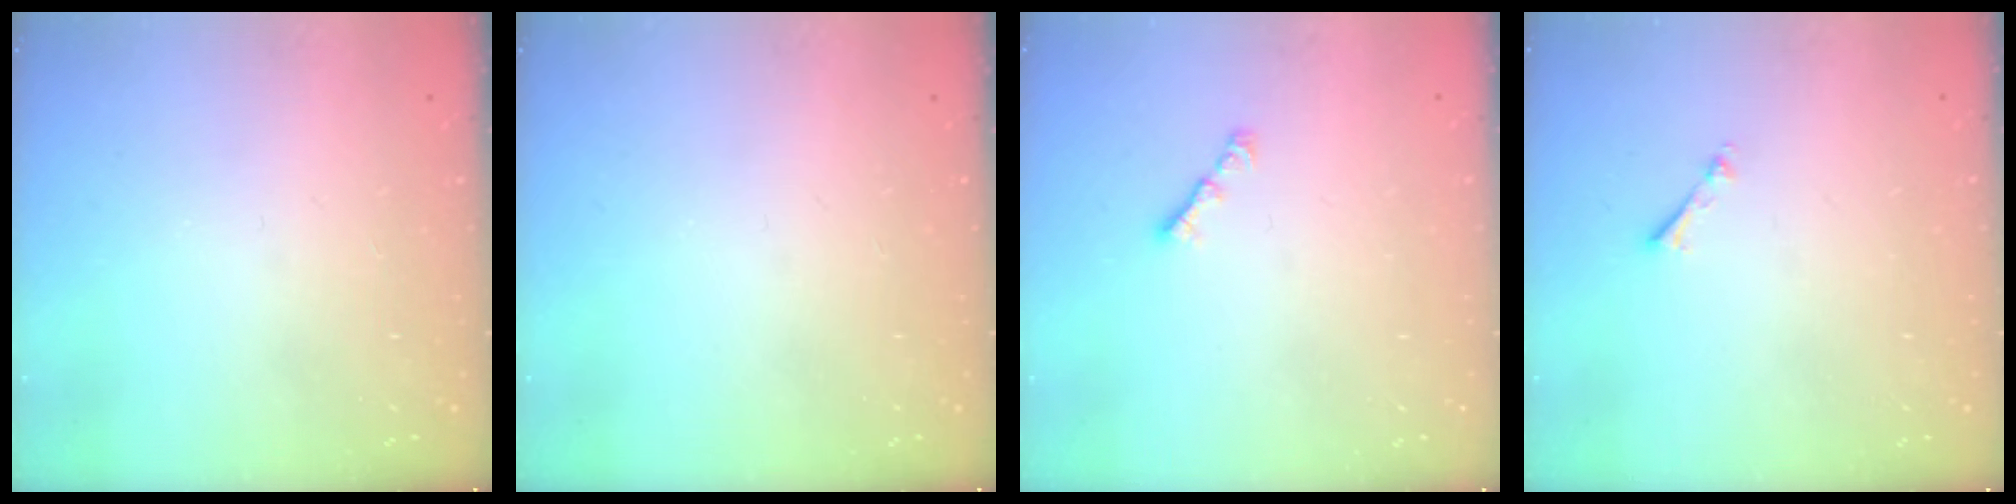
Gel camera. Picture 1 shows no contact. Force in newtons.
{"total": 0.0}
{"total": 1.9, "press": 1.8, "slide": 0.6}
{"total": 0.6, "press": 0.6, "slide": 0.2}